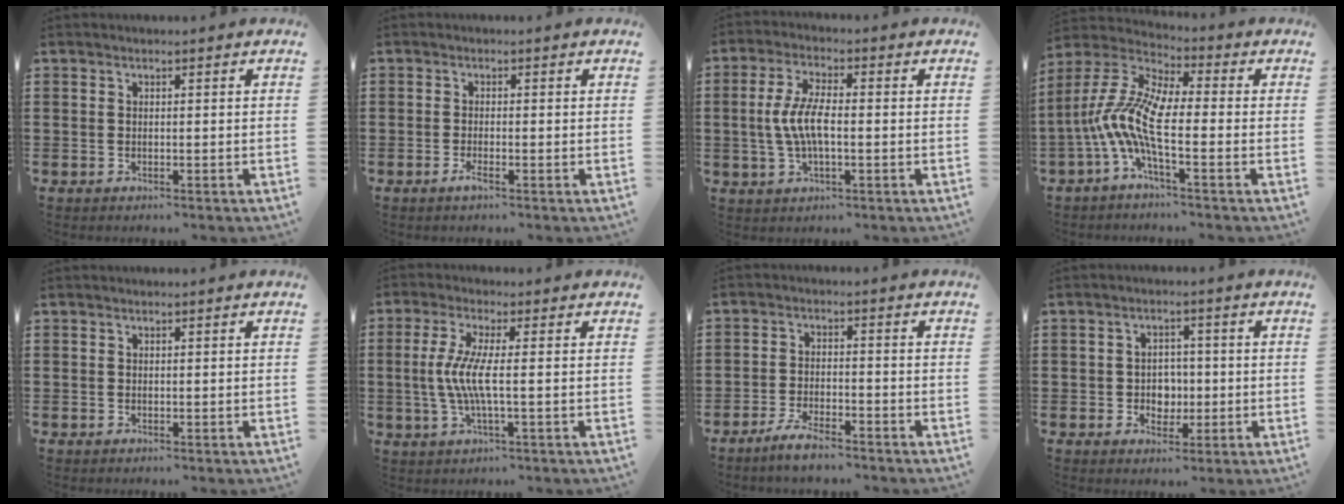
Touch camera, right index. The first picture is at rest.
{"total": 1.6, "force": [-0.9, 0.0, 1.3], "torque": [-0.036, -0.011, -0.021]}
{"total": 6.2, "force": [-0.7, 2.1, 5.8], "torque": [-0.130, -0.004, -0.020]}
{"total": 10.3, "force": [-2.7, 3.3, 9.4], "torque": [-0.235, -0.022, -0.060]}
{"total": 0.0}
{"total": 6.0, "force": [-0.5, 0.3, 6.0], "torque": [-0.137, -0.016, -0.021]}
{"total": 3.9, "force": [-3.5, 0.4, 1.6], "torque": [-0.042, 0.002, -0.073]}
{"total": 3.5, "force": [-0.6, 3.1, 1.5], "torque": [-0.031, 0.002, -0.016]}